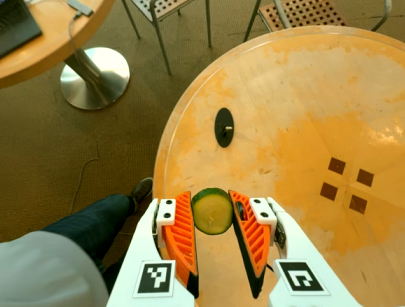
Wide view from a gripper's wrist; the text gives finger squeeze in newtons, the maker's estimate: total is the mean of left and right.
{"total": 8.2, "left": 7.8, "right": 8.5}